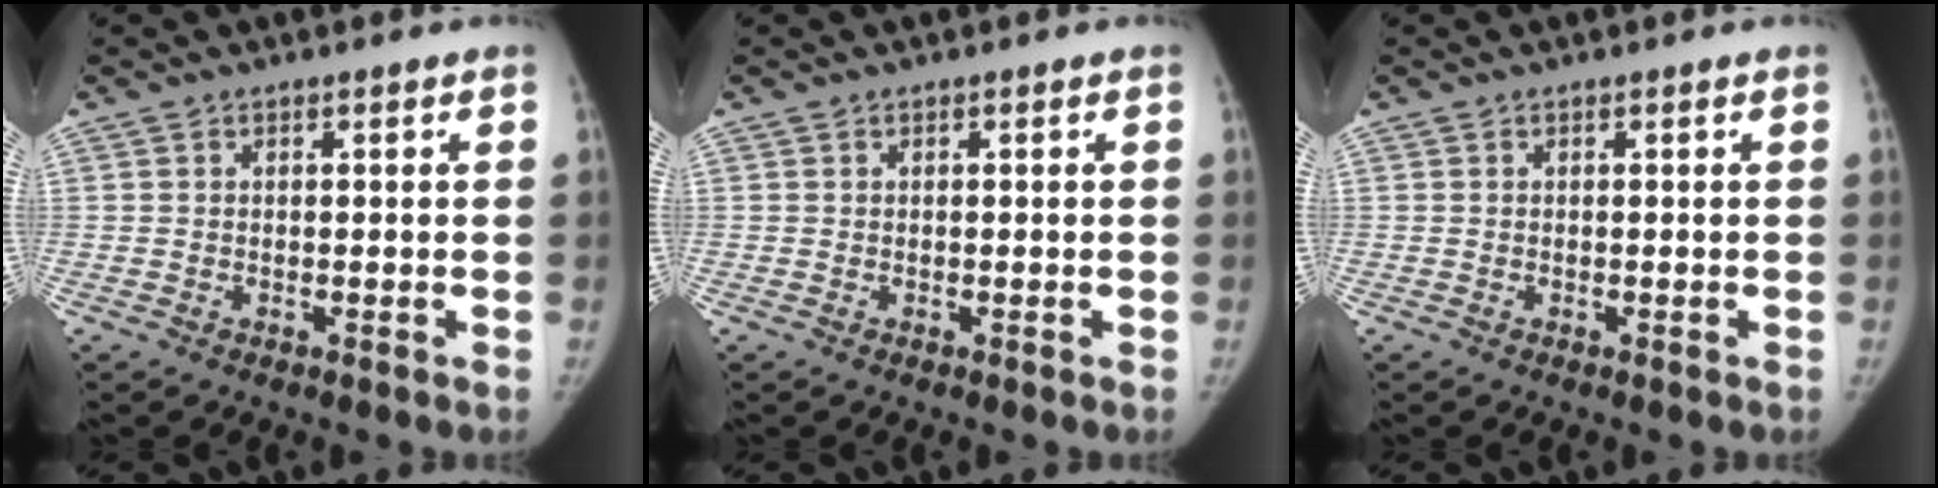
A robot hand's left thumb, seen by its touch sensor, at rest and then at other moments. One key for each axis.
{"total": 0.0}
{"total": 0.0}